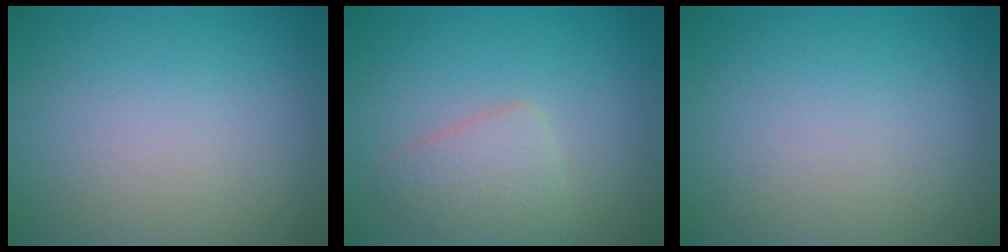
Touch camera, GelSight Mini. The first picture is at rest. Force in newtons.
{"total": 2.7, "press": 2.7, "slide": 0.1}
{"total": 0.0}